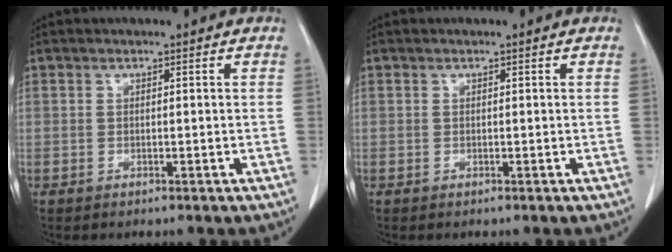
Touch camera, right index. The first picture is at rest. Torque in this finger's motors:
{"motor_torque": [0.14, 0.02, 0.02, 0.01]}